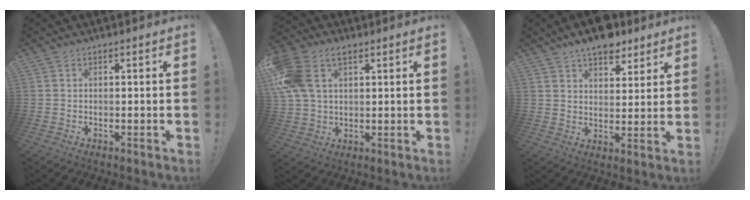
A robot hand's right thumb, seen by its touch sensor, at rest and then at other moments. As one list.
[{"total": 11.7, "force": [4.9, 7.5, 7.5], "torque": [-0.151, -0.007, 0.096]}, {"total": 10.0, "force": [7.7, 4.6, 4.4], "torque": [-0.057, -0.049, 0.140]}]